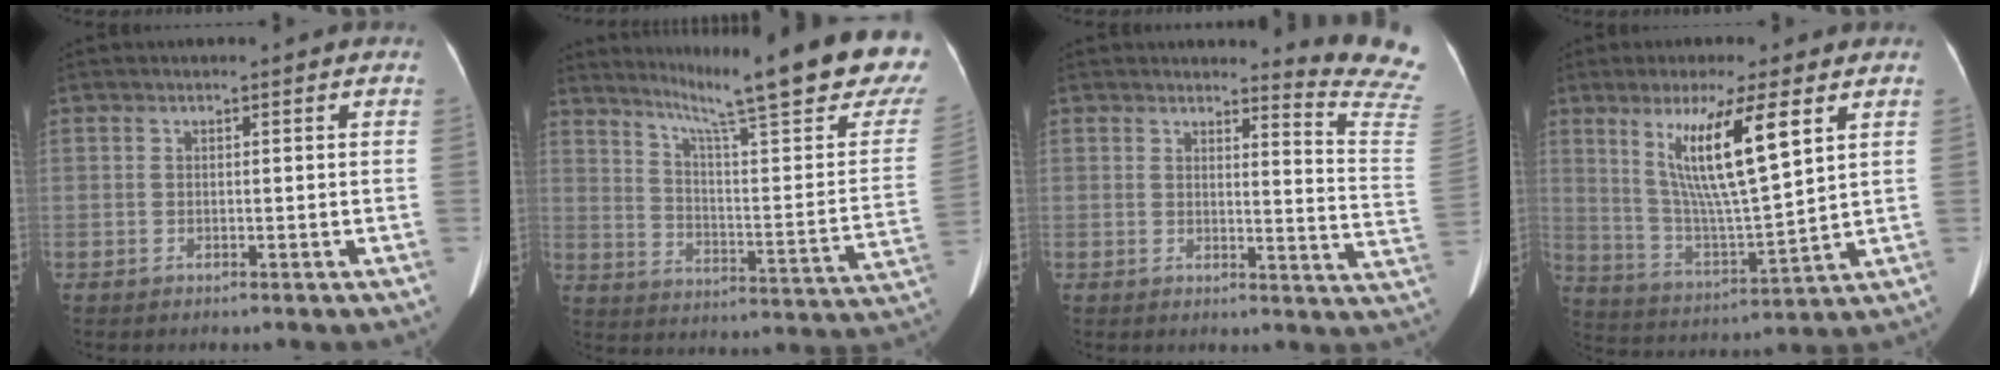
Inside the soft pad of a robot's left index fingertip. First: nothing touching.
{"total": 26.2, "force": [20.8, 0.6, 15.9], "torque": [-0.235, -0.083, 0.270]}
{"total": 11.4, "force": [11.2, -1.5, 1.2], "torque": [-0.003, -0.142, 0.098]}
{"total": 13.1, "force": [5.5, 1.0, 11.9], "torque": [-0.230, -0.012, 0.104]}